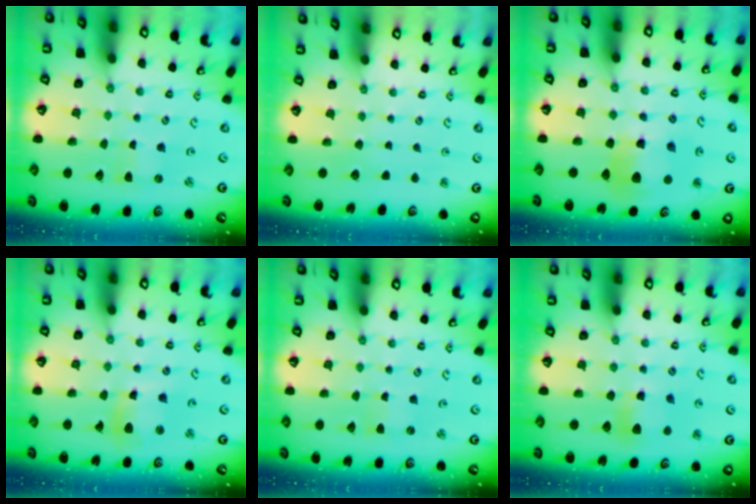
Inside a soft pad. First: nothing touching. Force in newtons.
{"total": 0.0}
{"total": 9.7, "press": 9.6, "slide": 1.4}
{"total": 9.1, "press": 9.1, "slide": 1.1}
{"total": 1.0, "press": 1.0, "slide": 0.1}
{"total": 7.6, "press": 7.6, "slide": 0.6}